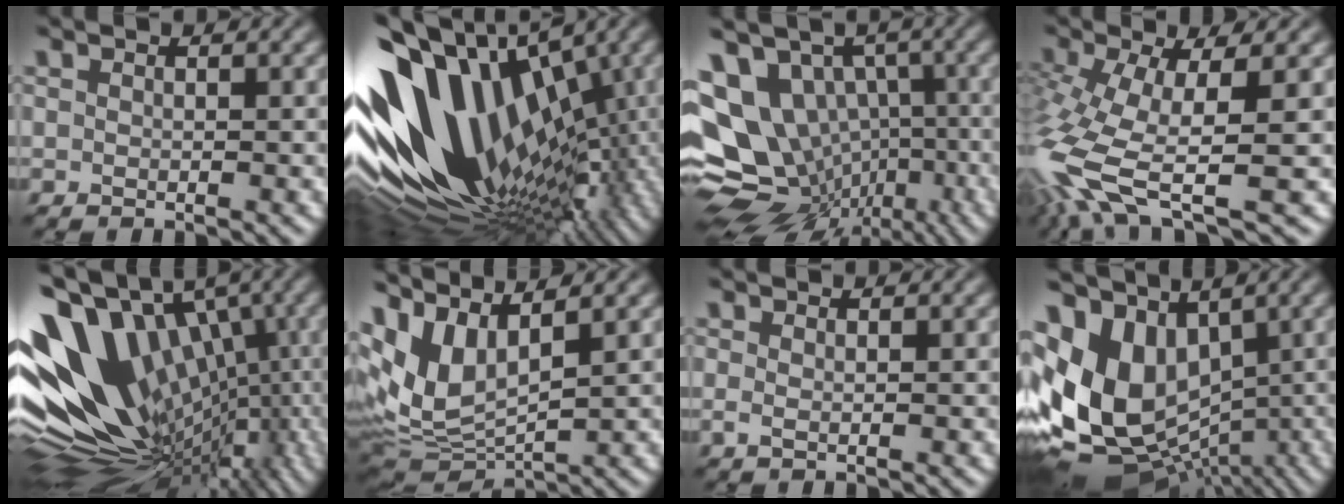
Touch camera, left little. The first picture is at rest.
{"total": 16.4, "force": [-0.7, 10.6, 12.5], "torque": [-0.244, 0.009, -0.006]}
{"total": 13.0, "force": [-1.6, 10.5, 7.4], "torque": [-0.142, -0.014, -0.004]}
{"total": 9.9, "force": [-3.5, 3.3, 8.6], "torque": [-0.197, -0.015, -0.067]}
{"total": 17.7, "force": [0.8, 10.6, 14.1], "torque": [-0.230, -0.001, 0.031]}
{"total": 9.0, "force": [3.6, 4.0, 7.2], "torque": [-0.170, -0.002, 0.078]}
{"total": 0.7, "force": [0.0, 0.0, 0.7], "torque": [-0.017, -0.002, 0.000]}
{"total": 13.0, "force": [0.8, 9.3, 9.0], "torque": [-0.211, -0.008, 0.024]}